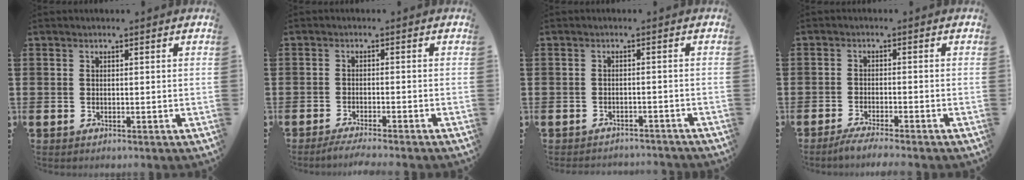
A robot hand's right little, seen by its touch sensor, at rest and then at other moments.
{"total": 1.9, "force": [-1.7, -0.2, 0.9], "torque": [-0.012, 0.003, -0.032]}
{"total": 1.2, "force": [-1.2, 0.0, 0.0], "torque": [-0.005, 0.002, -0.025]}
{"total": 2.6, "force": [-2.2, -0.1, 1.3], "torque": [-0.019, 0.001, -0.040]}